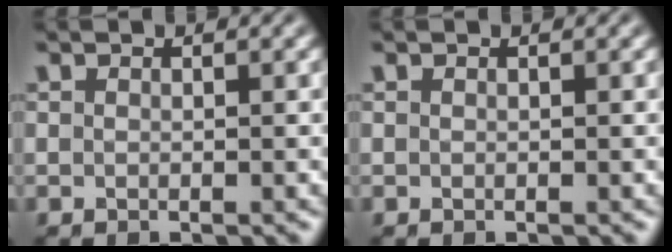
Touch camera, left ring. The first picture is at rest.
{"total": 0.0}